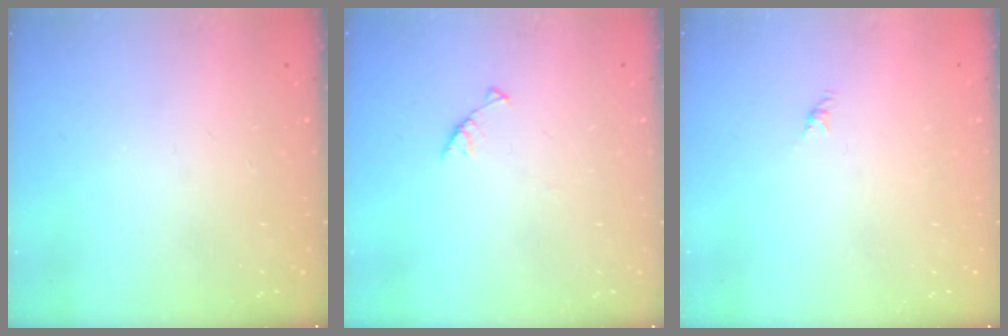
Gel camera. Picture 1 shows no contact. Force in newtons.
{"total": 3.0, "press": 3.0, "slide": 0.3}
{"total": 0.0}